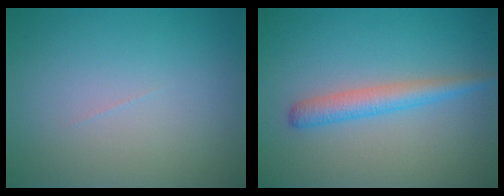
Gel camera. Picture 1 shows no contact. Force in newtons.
{"total": 2.8, "press": 2.8, "slide": 0.2}